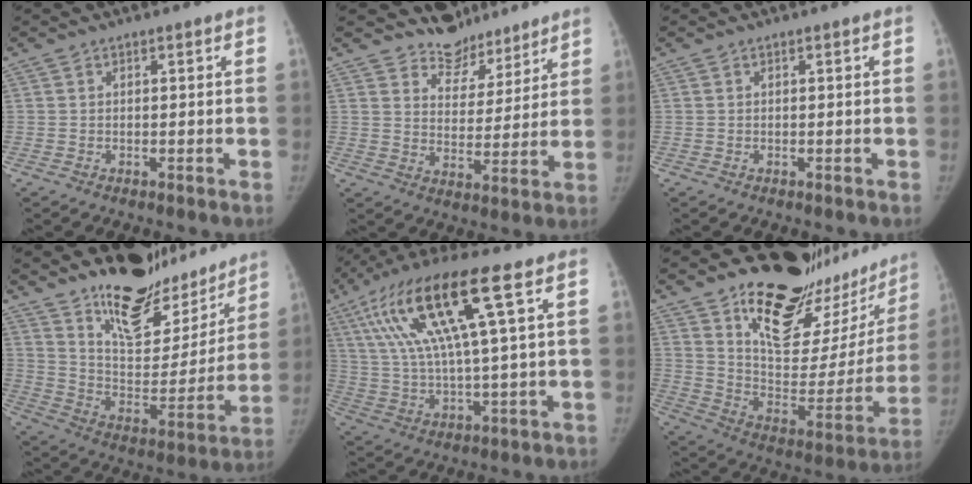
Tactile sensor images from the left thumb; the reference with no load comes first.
{"total": 8.8, "force": [7.8, 4.2, 0.2], "torque": [0.033, -0.067, 0.132]}
{"total": 0.0}
{"total": 22.6, "force": [18.2, 9.5, 9.5], "torque": [-0.087, -0.125, 0.284]}
{"total": 19.0, "force": [7.7, 2.6, 17.1], "torque": [-0.353, -0.004, 0.136]}
{"total": 30.6, "force": [22.5, 12.5, 16.5], "torque": [-0.201, -0.123, 0.329]}